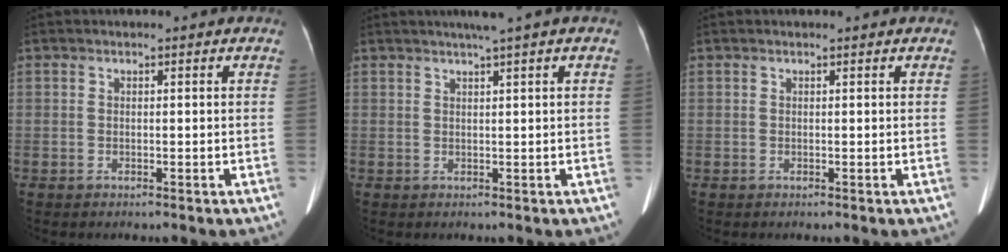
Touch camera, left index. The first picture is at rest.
{"total": 2.5, "force": [1.7, -0.5, 1.8], "torque": [-0.030, 0.005, 0.031]}
{"total": 0.0}